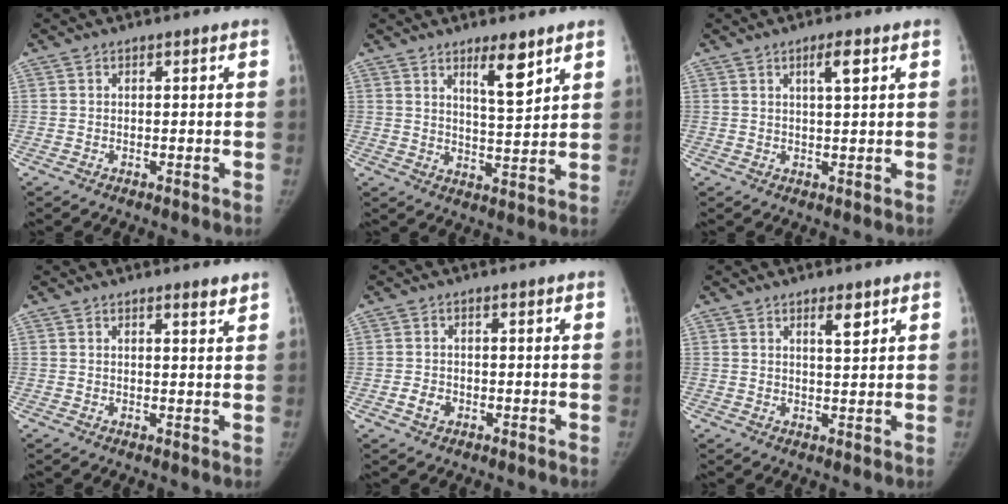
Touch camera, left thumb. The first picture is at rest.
{"total": 6.8, "force": [4.4, 1.5, 5.0], "torque": [-0.070, -0.037, 0.073]}
{"total": 3.4, "force": [1.6, 0.5, 3.0], "torque": [-0.050, -0.006, 0.027]}
{"total": 1.9, "force": [1.5, 0.1, 1.1], "torque": [-0.011, -0.012, 0.022]}
{"total": 2.4, "force": [-0.9, 1.9, 1.2], "torque": [-0.015, 0.007, -0.014]}
{"total": 3.1, "force": [1.9, 0.7, 2.3], "torque": [-0.032, -0.014, 0.032]}